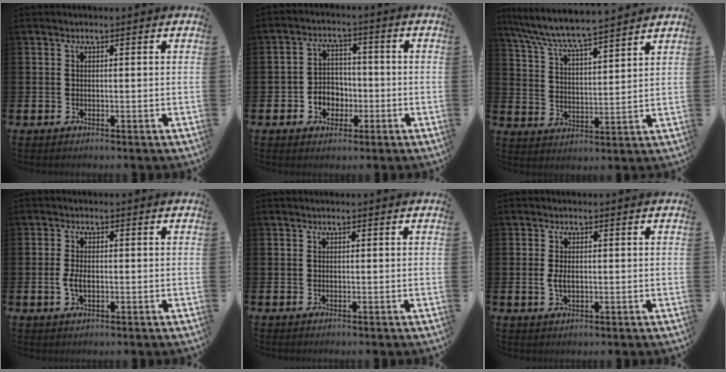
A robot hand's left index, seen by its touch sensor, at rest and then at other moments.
{"total": 3.9, "force": [-1.1, 3.6, 1.2], "torque": [-0.020, -0.001, -0.030]}
{"total": 6.9, "force": [6.6, 0.2, 2.1], "torque": [-0.069, -0.046, 0.113]}
{"total": 2.5, "force": [-0.3, 1.4, 2.1], "torque": [-0.042, 0.000, -0.010]}
{"total": 0.0}
{"total": 2.1, "force": [0.0, 1.2, 1.7], "torque": [-0.029, 0.004, -0.003]}